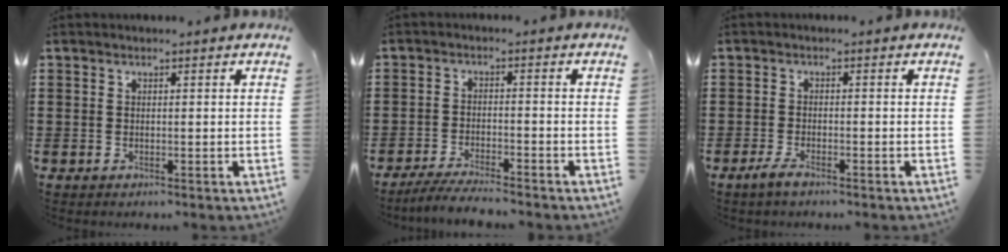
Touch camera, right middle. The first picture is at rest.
{"total": 4.3, "force": [-4.0, 0.0, 1.4], "torque": [-0.032, -0.007, -0.080]}
{"total": 2.2, "force": [-1.6, 0.3, 1.5], "torque": [-0.040, -0.005, -0.035]}